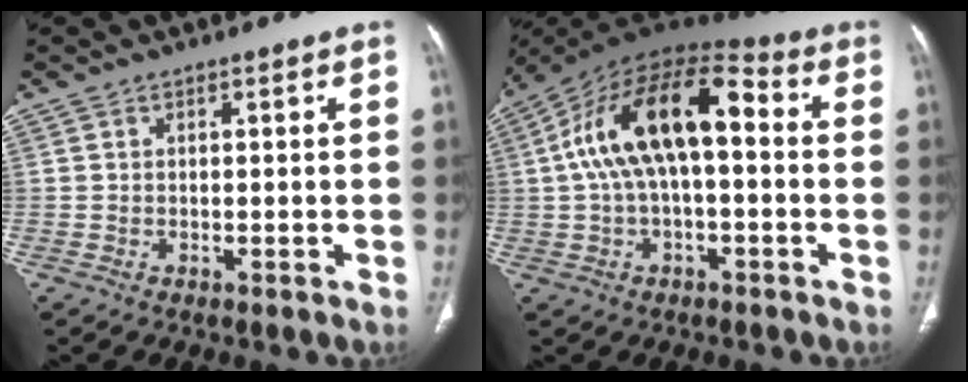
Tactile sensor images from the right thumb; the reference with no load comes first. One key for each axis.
{"total": 17.7, "fx": 1.7, "fy": 8.4, "fz": 15.5, "tx": -0.274, "ty": 0.053, "tz": 0.019}